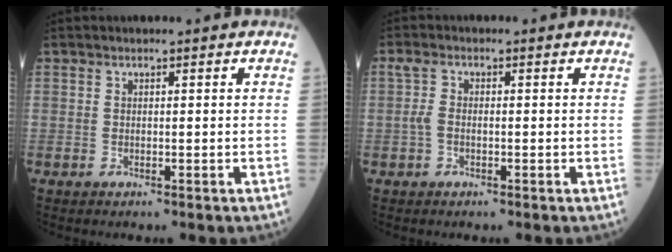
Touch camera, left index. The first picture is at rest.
{"total": 2.0, "force": [-0.2, 1.0, 1.7], "torque": [-0.046, 0.005, -0.003]}